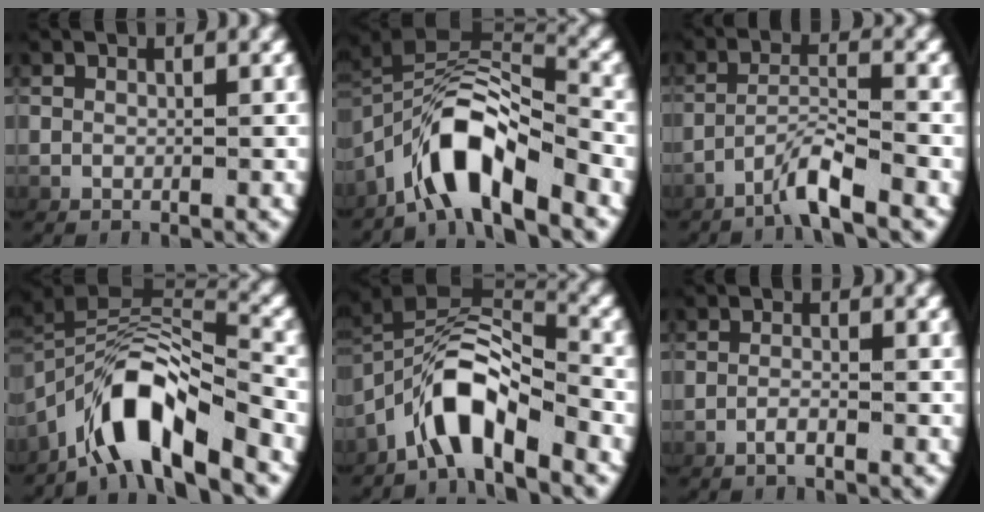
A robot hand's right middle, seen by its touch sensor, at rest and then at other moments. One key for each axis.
{"total": 7.3, "fx": -3.5, "fy": 3.6, "fz": 5.3, "tx": -0.101, "ty": -0.005, "tz": -0.055}
{"total": 3.3, "fx": -2.5, "fy": -0.1, "fz": 2.2, "tx": -0.042, "ty": 0.002, "tz": -0.044}
{"total": 7.9, "fx": -4.0, "fy": 3.7, "fz": 5.7, "tx": -0.104, "ty": -0.003, "tz": -0.063}
{"total": 6.1, "fx": -2.4, "fy": 3.5, "fz": 4.4, "tx": -0.091, "ty": -0.008, "tz": -0.036}
{"total": 1.4, "fx": -1.1, "fy": 0.1, "fz": 0.9, "tx": -0.026, "ty": -0.003, "tz": -0.020}